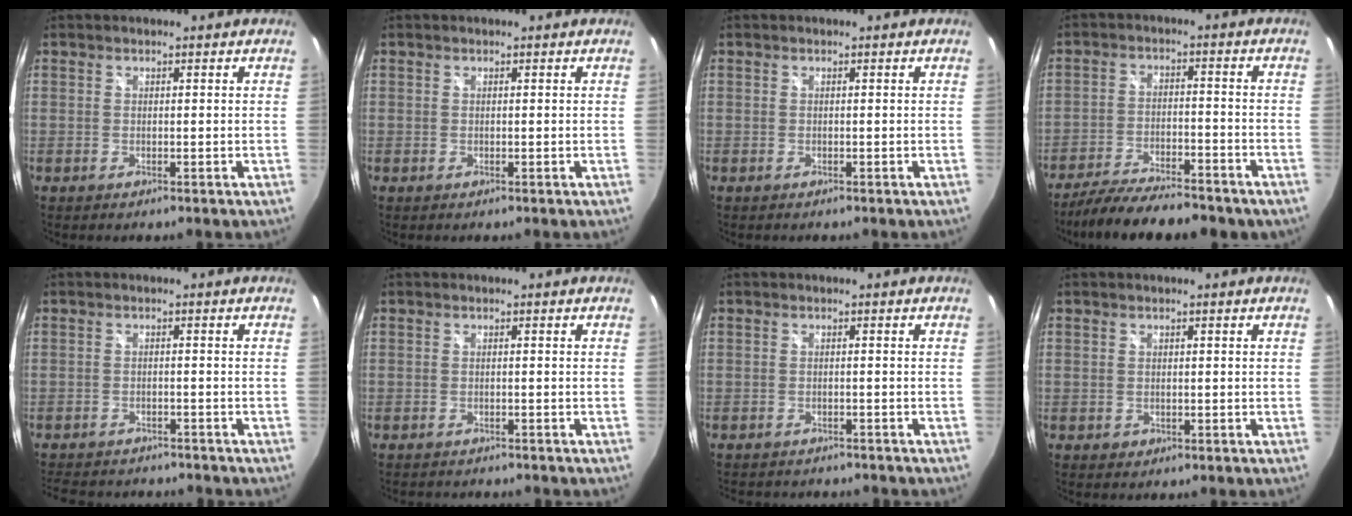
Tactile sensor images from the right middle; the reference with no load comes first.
{"total": 0.0}
{"total": 0.0}
{"total": 16.2, "force": [-13.5, 4.3, 7.8], "torque": [-0.157, -0.027, -0.204]}
{"total": 10.2, "force": [-9.1, 3.3, 3.5], "torque": [-0.087, -0.014, -0.134]}
{"total": 3.3, "force": [-3.2, 0.5, 0.9], "torque": [-0.022, -0.014, -0.046]}
{"total": 6.1, "force": [-5.6, 1.5, 1.9], "torque": [-0.044, -0.017, -0.078]}
{"total": 0.9, "force": [-0.3, 0.8, 0.2], "torque": [0.000, -0.003, -0.003]}